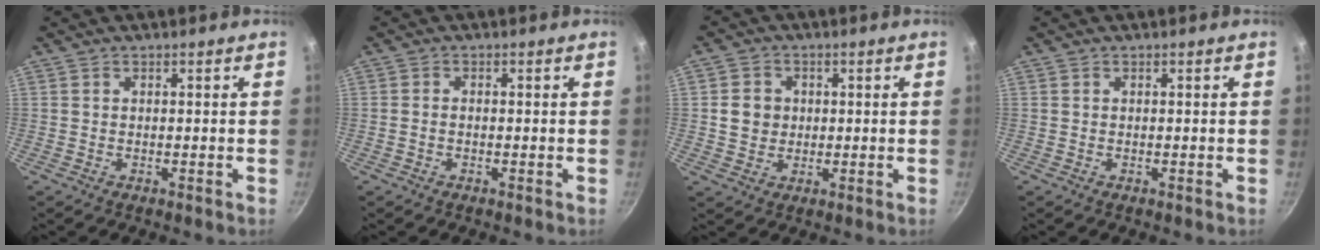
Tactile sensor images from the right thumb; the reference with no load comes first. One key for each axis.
{"total": 1.0, "fx": -0.4, "fy": 0.6, "fz": 0.6, "tx": -0.012, "ty": 0.008, "tz": -0.008}
{"total": 5.2, "fx": 0.4, "fy": 4.7, "fz": 2.2, "tx": -0.018, "ty": 0.006, "tz": 0.004}
{"total": 0.0}